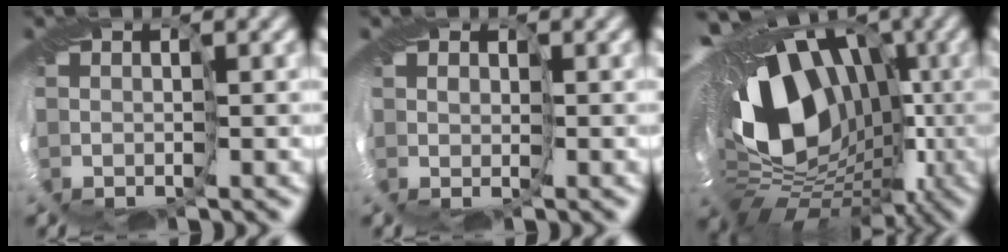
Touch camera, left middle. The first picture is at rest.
{"total": 1.0, "force": [0.2, 0.9, 0.3], "torque": [-0.004, 0.000, 0.002]}
{"total": 18.7, "force": [-0.8, 13.6, 12.7], "torque": [-0.200, -0.028, -0.011]}